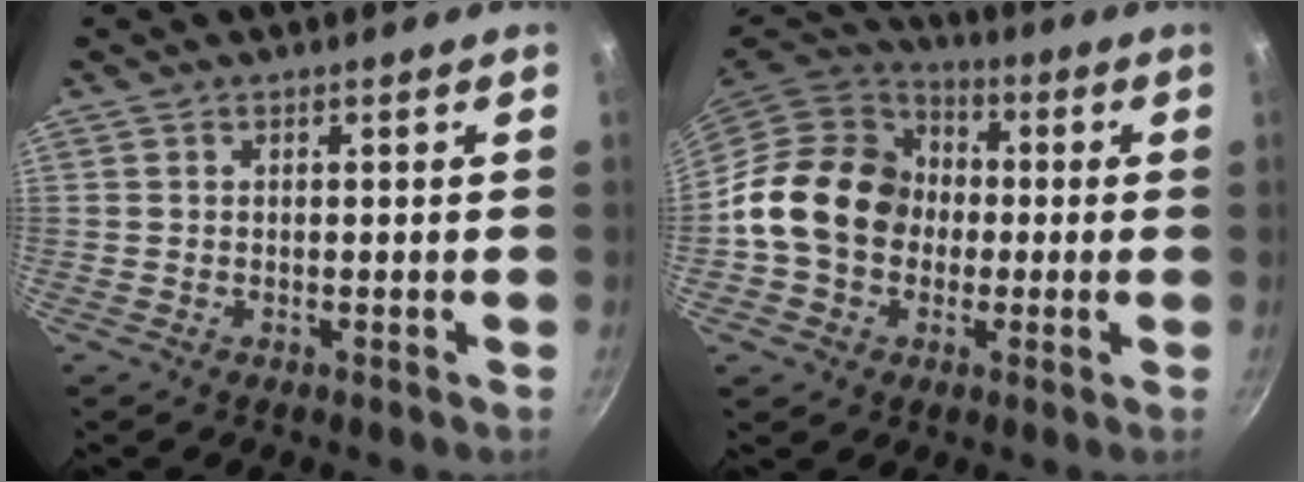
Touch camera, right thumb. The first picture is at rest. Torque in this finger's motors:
{"motor_torque": [1.14, 1.65, 0.73, -0.73, 0.14]}